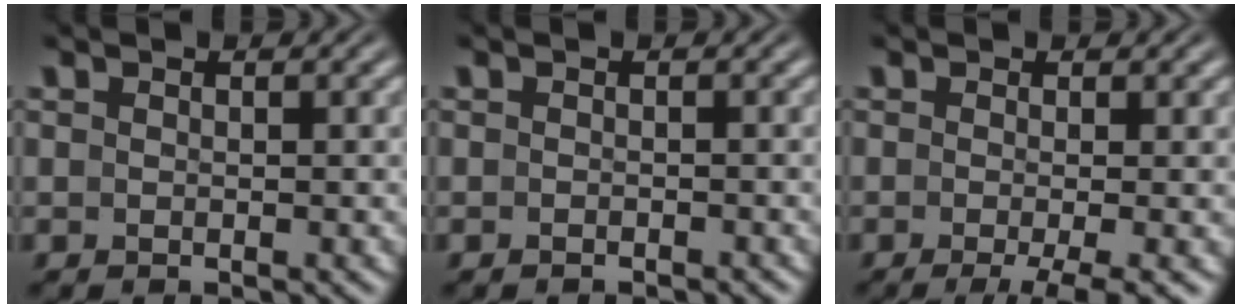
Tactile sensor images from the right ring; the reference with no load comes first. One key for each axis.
{"total": 0.9, "fx": -0.9, "fy": -0.2, "fz": 0.0, "tx": -0.001, "ty": -0.006, "tz": -0.012}
{"total": 5.1, "fx": -3.4, "fy": 1.1, "fz": 3.7, "tx": -0.051, "ty": -0.020, "tz": -0.039}